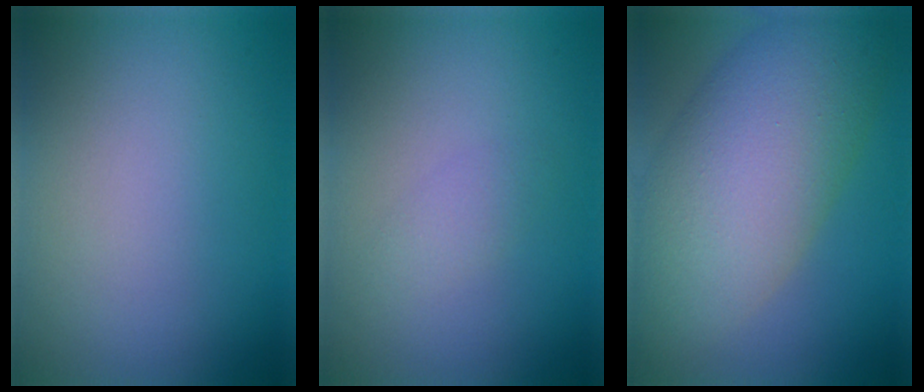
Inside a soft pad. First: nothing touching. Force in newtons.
{"total": 1.2, "press": 1.2, "slide": 0.1}
{"total": 11.0, "press": 11.0, "slide": 0.5}